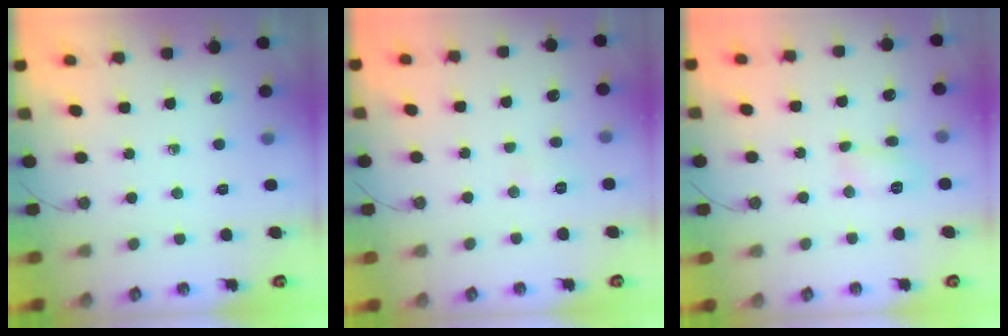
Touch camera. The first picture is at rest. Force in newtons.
{"total": 5.3, "press": 5.2, "slide": 0.6}
{"total": 6.6, "press": 6.6, "slide": 0.5}